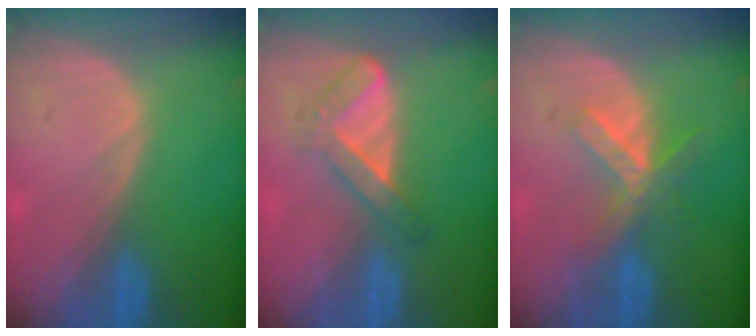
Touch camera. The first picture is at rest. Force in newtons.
{"total": 5.6, "press": 4.7, "slide": 3.0}
{"total": 5.1, "press": 5.1, "slide": 0.3}